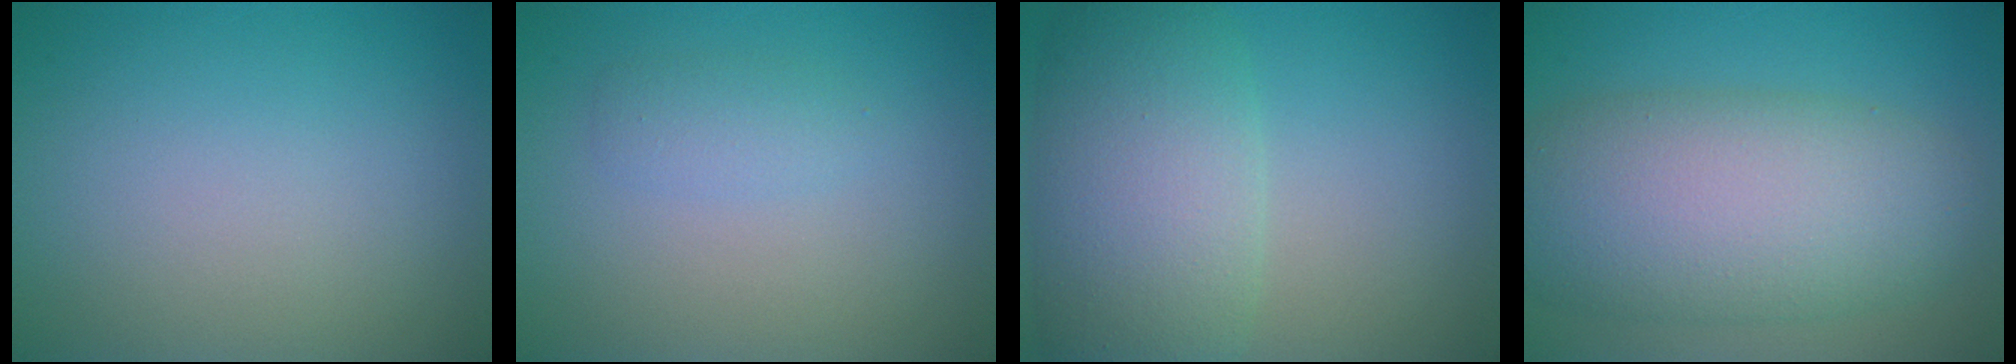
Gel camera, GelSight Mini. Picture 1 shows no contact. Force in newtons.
{"total": 1.5, "press": 1.4, "slide": 0.1}
{"total": 8.4, "press": 8.4, "slide": 0.6}
{"total": 10.1, "press": 10.1, "slide": 0.3}